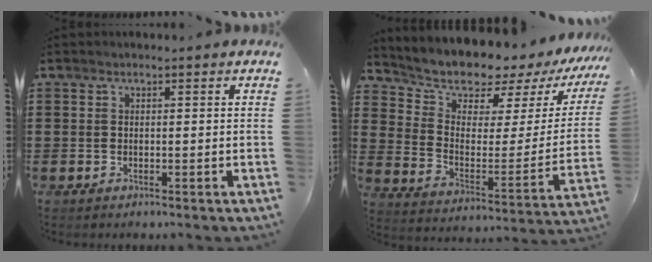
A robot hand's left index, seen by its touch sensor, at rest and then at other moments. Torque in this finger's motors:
{"motor_torque": [2.14, 0.00, 1.05, 0.21]}